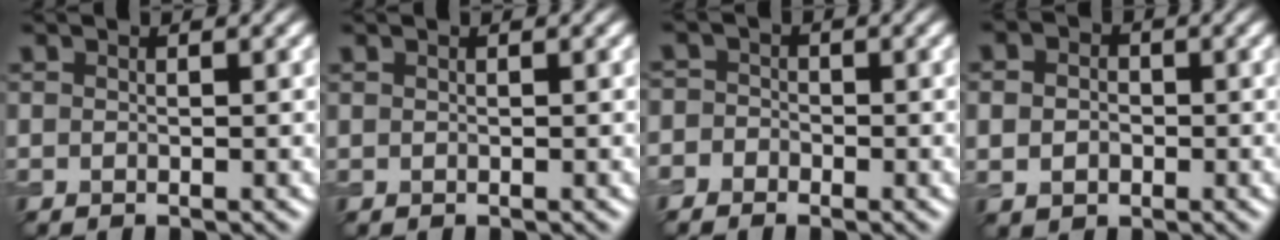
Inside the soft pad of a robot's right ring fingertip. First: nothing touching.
{"total": 0.0}
{"total": 2.4, "force": [-1.2, 2.1, 0.4], "torque": [0.013, 0.015, -0.040]}
{"total": 2.9, "force": [-0.1, 2.4, 1.6], "torque": [-0.025, 0.000, -0.011]}